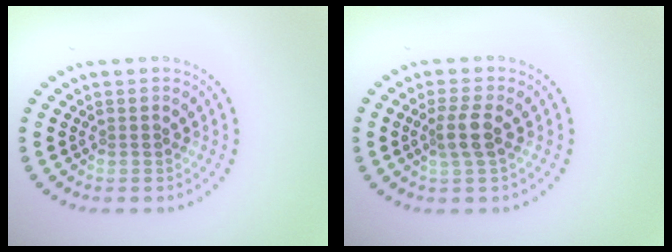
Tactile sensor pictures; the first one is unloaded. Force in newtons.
{"total": 2.2, "press": 1.9, "slide": 1.1}